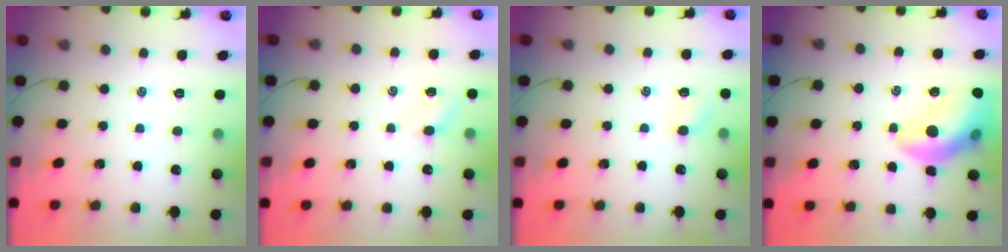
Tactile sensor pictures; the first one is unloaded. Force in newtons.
{"total": 2.3, "press": 2.2, "slide": 0.7}
{"total": 3.6, "press": 3.4, "slide": 1.2}
{"total": 13.6, "press": 12.9, "slide": 4.1}